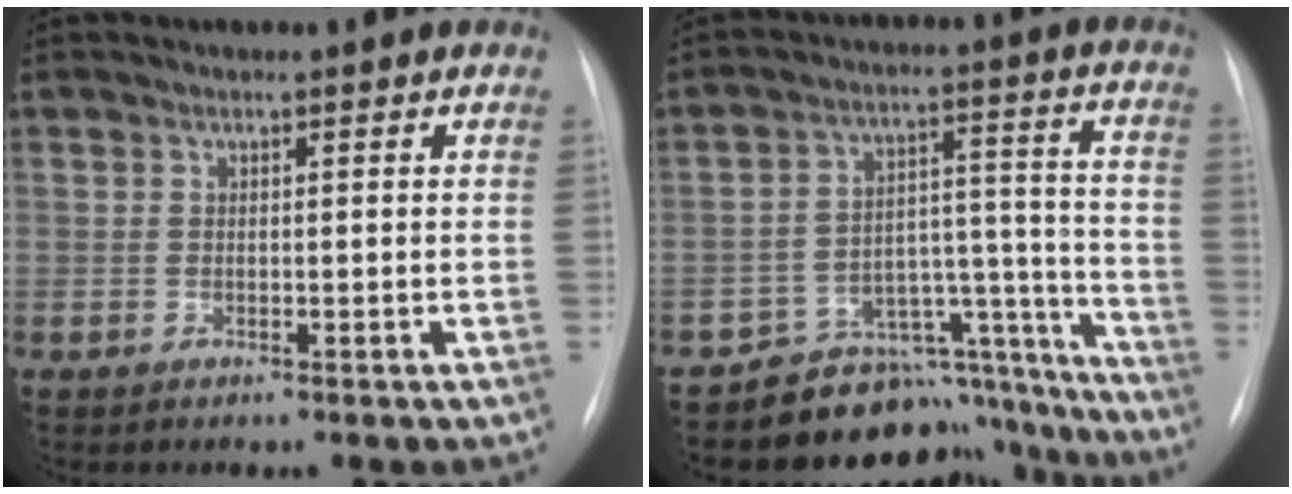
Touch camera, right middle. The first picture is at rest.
{"total": 14.0, "force": [-13.2, 4.6, -0.2], "torque": [0.042, 0.092, -0.190]}